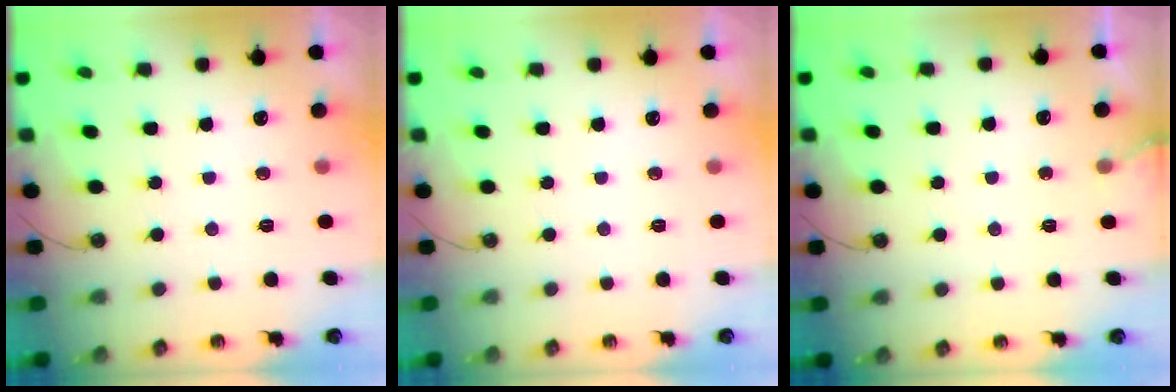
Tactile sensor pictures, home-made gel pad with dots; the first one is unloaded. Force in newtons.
{"total": 0.0}
{"total": 3.1, "press": 3.1, "slide": 0.2}